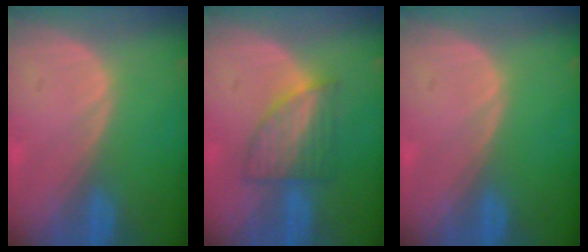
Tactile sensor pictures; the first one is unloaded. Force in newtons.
{"total": 6.0, "press": 5.9, "slide": 1.0}
{"total": 0.0}